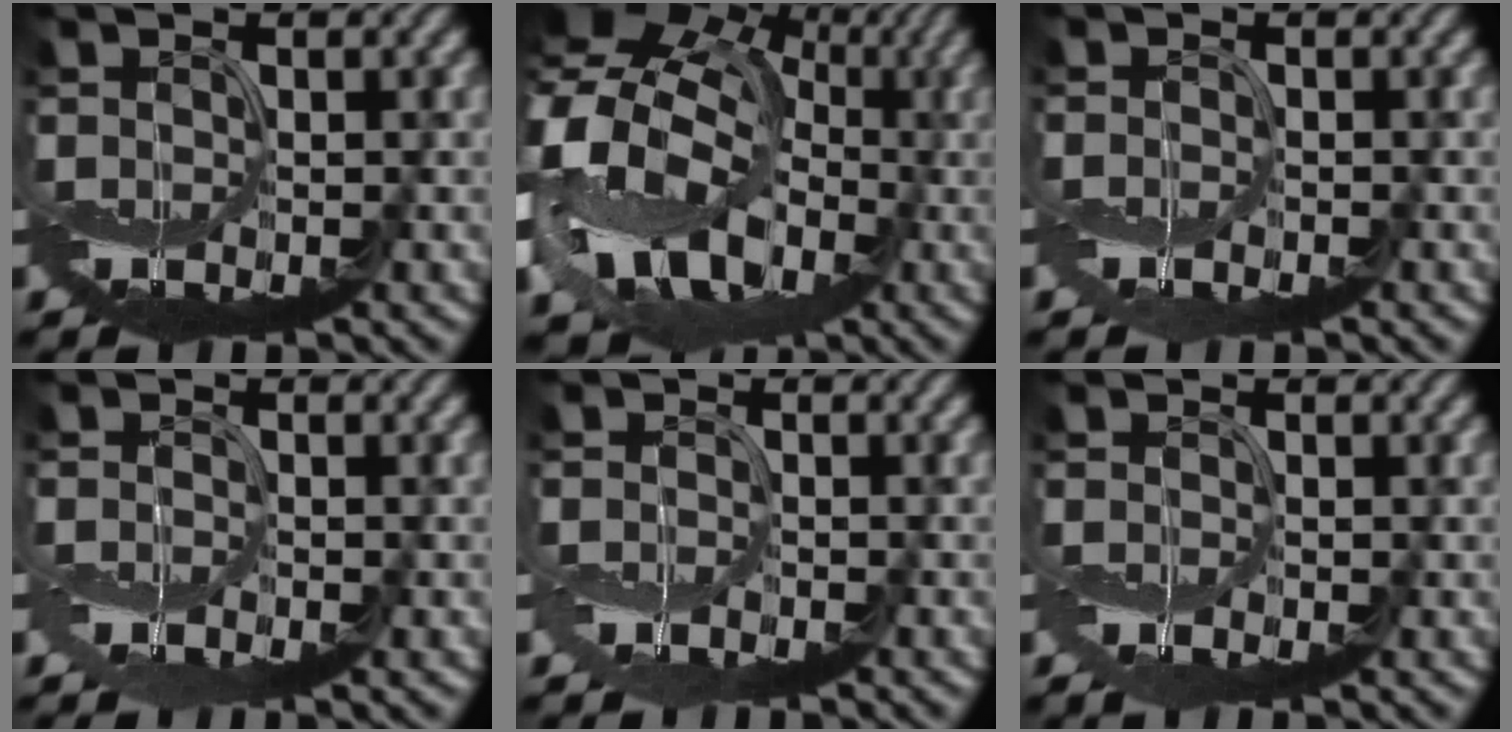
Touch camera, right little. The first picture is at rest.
{"total": 18.9, "force": [0.2, 15.9, 10.1], "torque": [-0.208, 0.005, -0.029]}
{"total": 1.0, "force": [-0.7, 0.5, 0.4], "torque": [-0.009, -0.002, -0.018]}
{"total": 1.8, "force": [-1.0, 1.0, 1.0], "torque": [-0.022, -0.005, -0.022]}
{"total": 1.4, "force": [-1.1, 0.7, 0.5], "torque": [-0.010, -0.002, -0.028]}
{"total": 1.1, "force": [-0.5, 0.8, 0.7], "torque": [-0.016, -0.005, -0.010]}